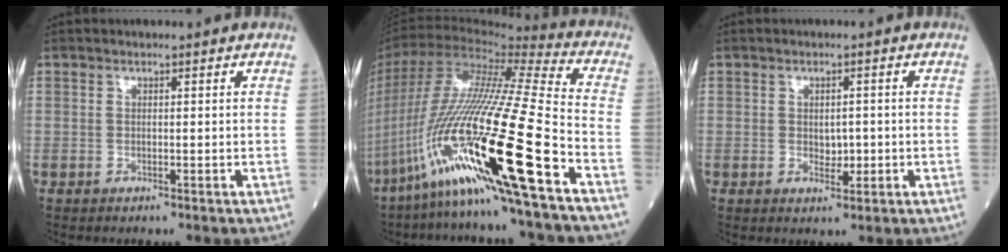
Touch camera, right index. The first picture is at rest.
{"total": 29.1, "force": [-13.2, 0.8, 26.0], "torque": [-0.522, -0.065, -0.245]}
{"total": 2.5, "force": [-0.3, 1.5, 1.9], "torque": [-0.025, 0.000, -0.001]}